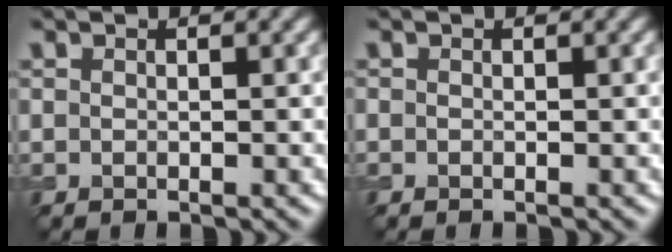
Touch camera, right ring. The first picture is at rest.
{"total": 0.0}